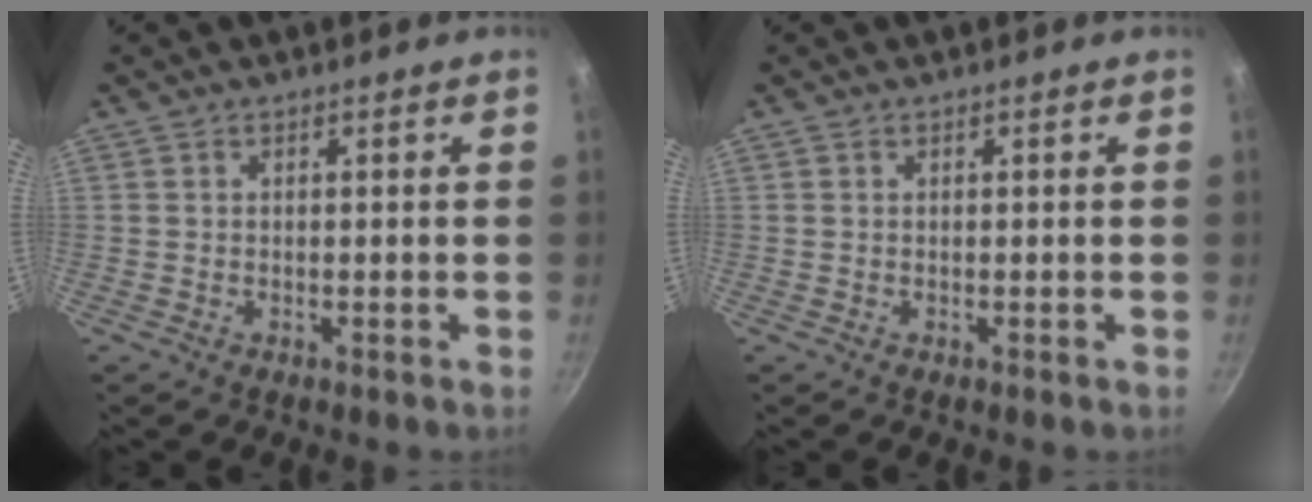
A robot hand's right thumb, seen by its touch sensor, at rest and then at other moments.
{"total": 0.0}